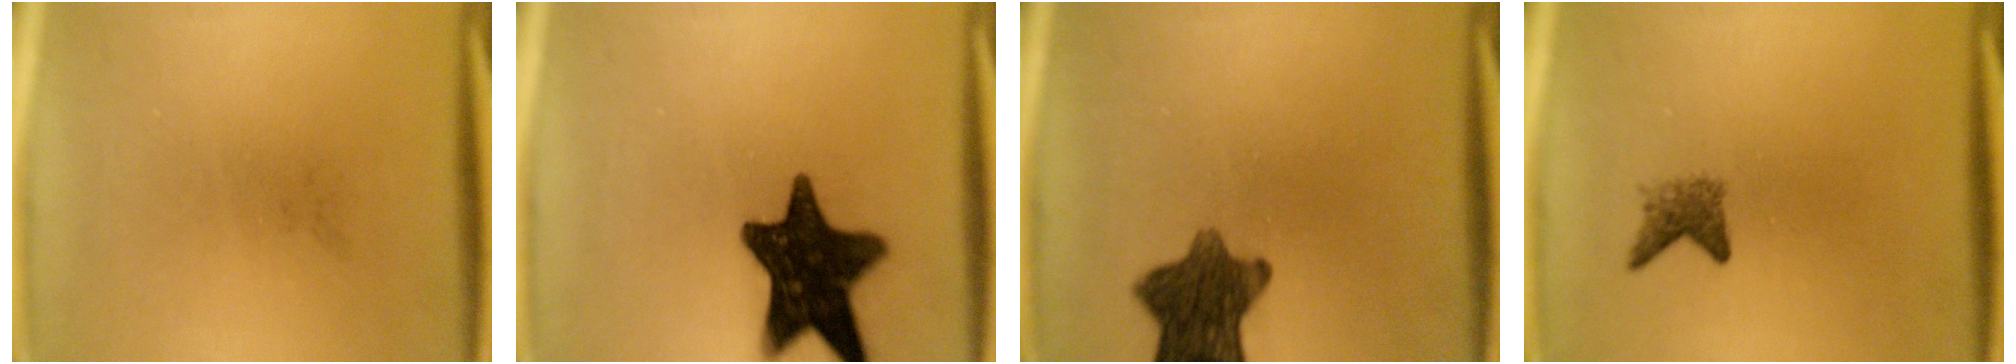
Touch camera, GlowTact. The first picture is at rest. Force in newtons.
{"total": 16.0}
{"total": 9.9}
{"total": 2.2}